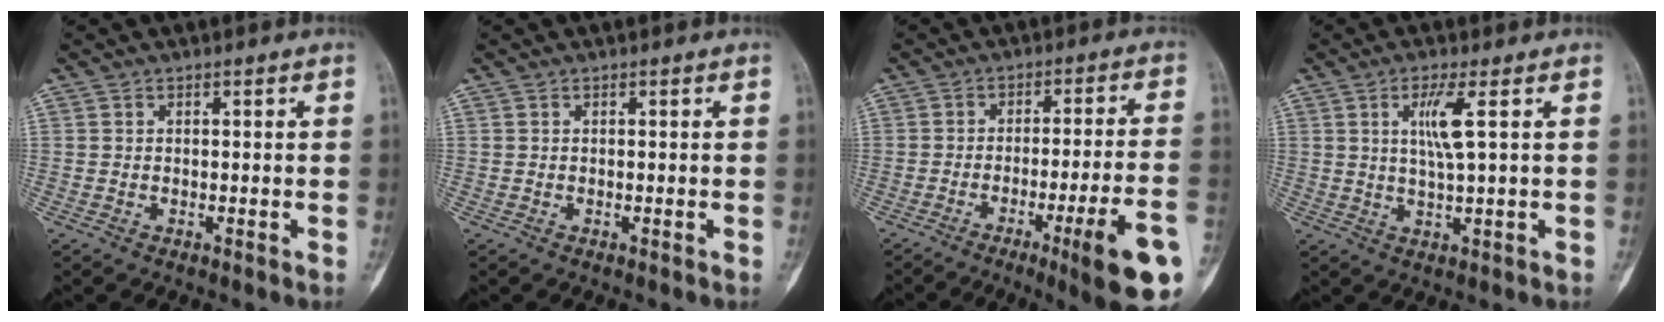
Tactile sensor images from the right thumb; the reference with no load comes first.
{"total": 0.0}
{"total": 15.1, "force": [-6.6, 1.2, 13.5], "torque": [-0.164, 0.014, -0.089]}
{"total": 5.6, "force": [1.7, 0.3, 5.3], "torque": [-0.111, -0.011, 0.033]}